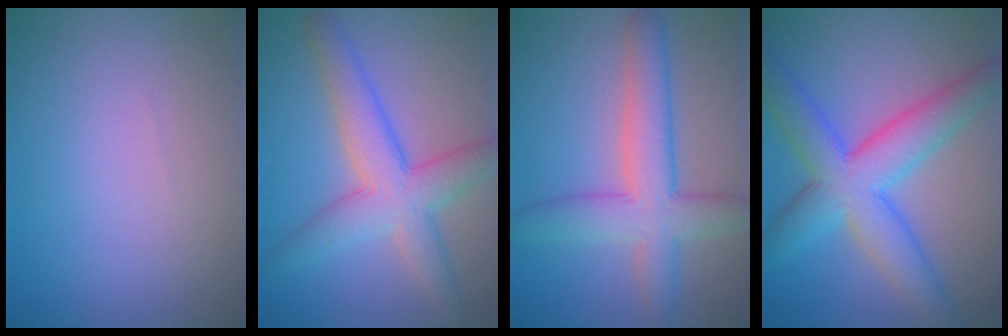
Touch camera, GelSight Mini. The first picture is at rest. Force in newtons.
{"total": 5.8, "press": 5.8, "slide": 0.2}
{"total": 5.9, "press": 5.9, "slide": 0.4}
{"total": 7.9, "press": 7.9, "slide": 0.1}